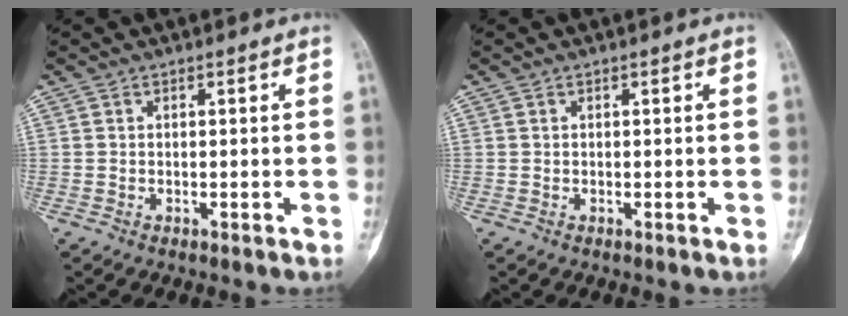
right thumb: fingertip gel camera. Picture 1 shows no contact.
{"total": 0.0}